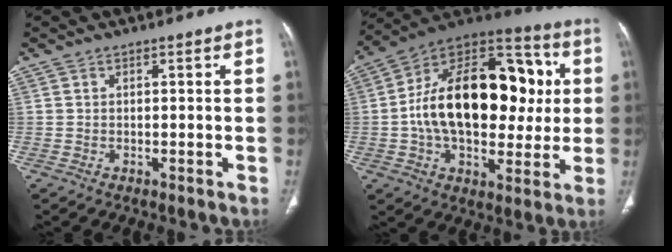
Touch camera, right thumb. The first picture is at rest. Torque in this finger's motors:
{"motor_torque": [2.46, 2.55, 1.28, -1.01, 0.31]}